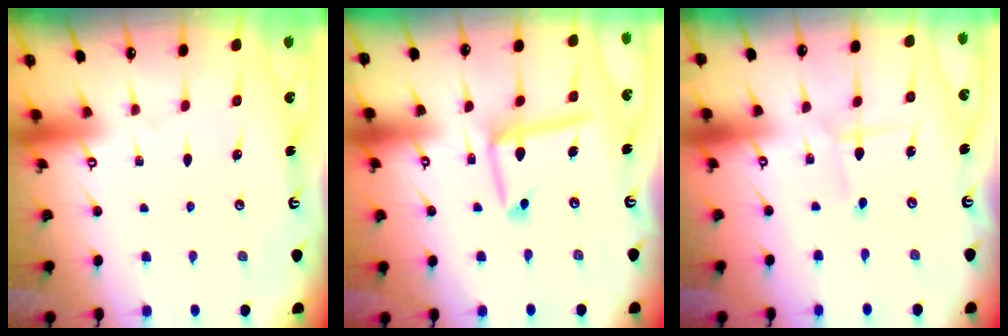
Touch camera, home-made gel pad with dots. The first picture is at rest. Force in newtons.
{"total": 13.1, "press": 13.0, "slide": 1.3}
{"total": 1.7, "press": 1.7, "slide": 0.2}